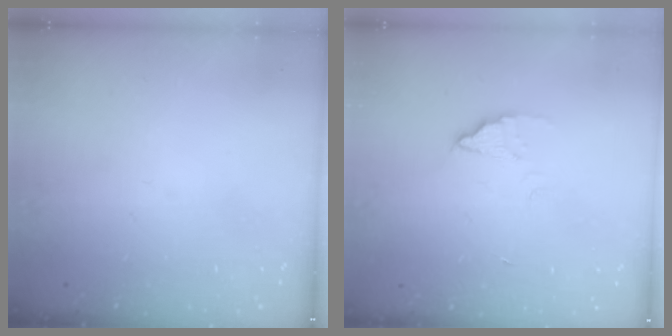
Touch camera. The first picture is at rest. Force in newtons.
{"total": 2.6, "press": 2.6, "slide": 0.2}